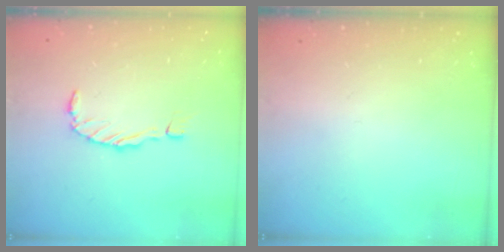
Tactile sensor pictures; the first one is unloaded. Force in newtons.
{"total": 0.0}